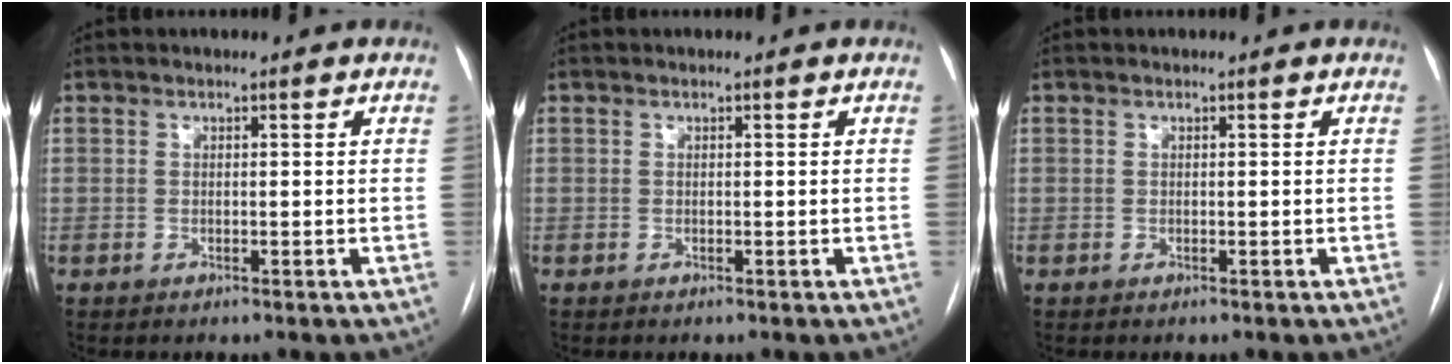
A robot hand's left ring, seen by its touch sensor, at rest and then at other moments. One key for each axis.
{"total": 0.0}
{"total": 0.0}